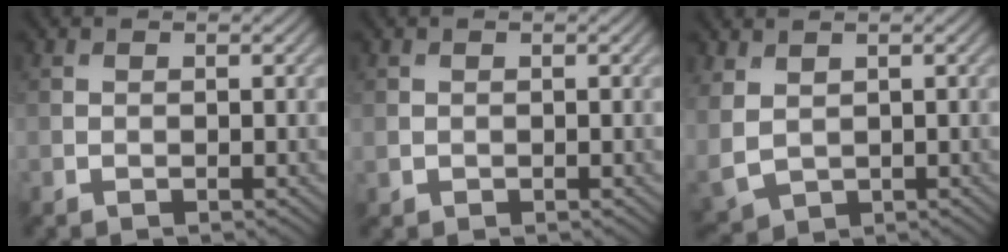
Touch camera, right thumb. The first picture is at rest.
{"total": 0.7, "force": [0.0, 0.7, 0.2], "torque": [-0.007, -0.005, 0.002]}
{"total": 4.2, "force": [1.4, 3.0, 2.6], "torque": [-0.091, -0.010, 0.036]}